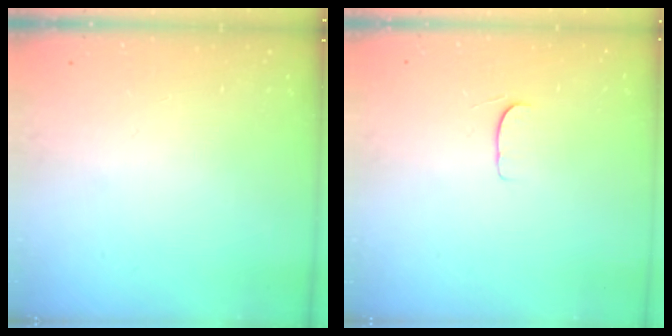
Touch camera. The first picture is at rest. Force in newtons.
{"total": 5.1, "press": 5.1, "slide": 0.4}